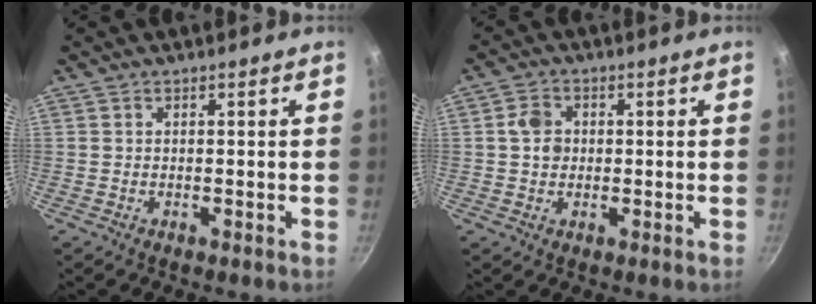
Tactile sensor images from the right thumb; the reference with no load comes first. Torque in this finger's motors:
{"motor_torque": [0.25, -0.09, -0.15, 0.43, -0.07]}